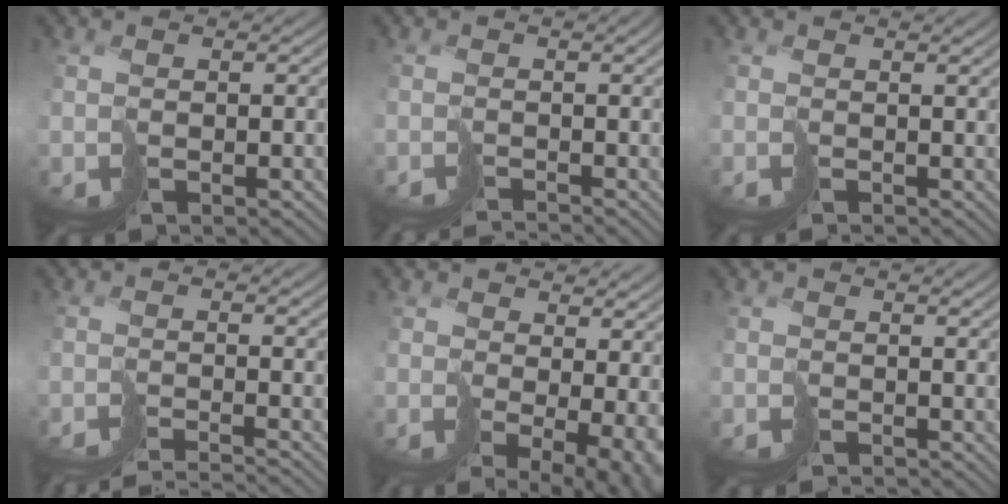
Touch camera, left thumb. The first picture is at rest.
{"total": 2.8, "force": [-2.3, -0.6, 1.4], "torque": [-0.008, -0.002, -0.041]}
{"total": 1.1, "force": [0.2, -0.5, 1.0], "torque": [-0.007, -0.005, 0.005]}
{"total": 4.9, "force": [-4.6, -0.9, 1.5], "torque": [-0.007, -0.005, -0.068]}
{"total": 9.4, "force": [0.1, 4.7, 8.1], "torque": [-0.132, -0.039, 0.054]}
{"total": 0.8, "force": [0.0, -0.5, 0.6], "torque": [-0.002, -0.005, 0.000]}